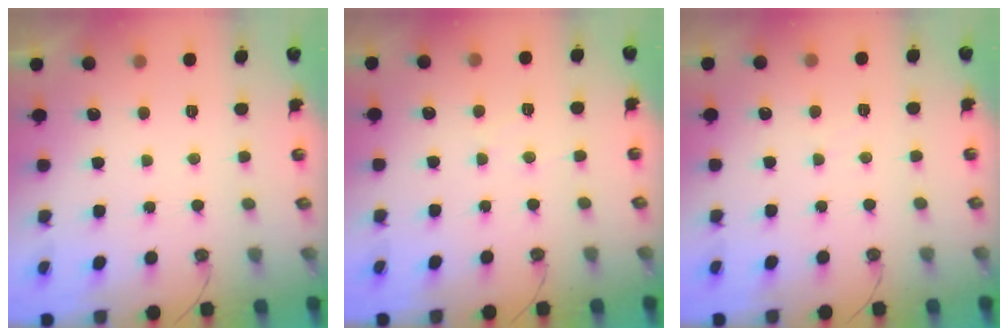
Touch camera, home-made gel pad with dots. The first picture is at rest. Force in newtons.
{"total": 3.6, "press": 3.5, "slide": 0.6}
{"total": 2.5, "press": 2.4, "slide": 0.4}